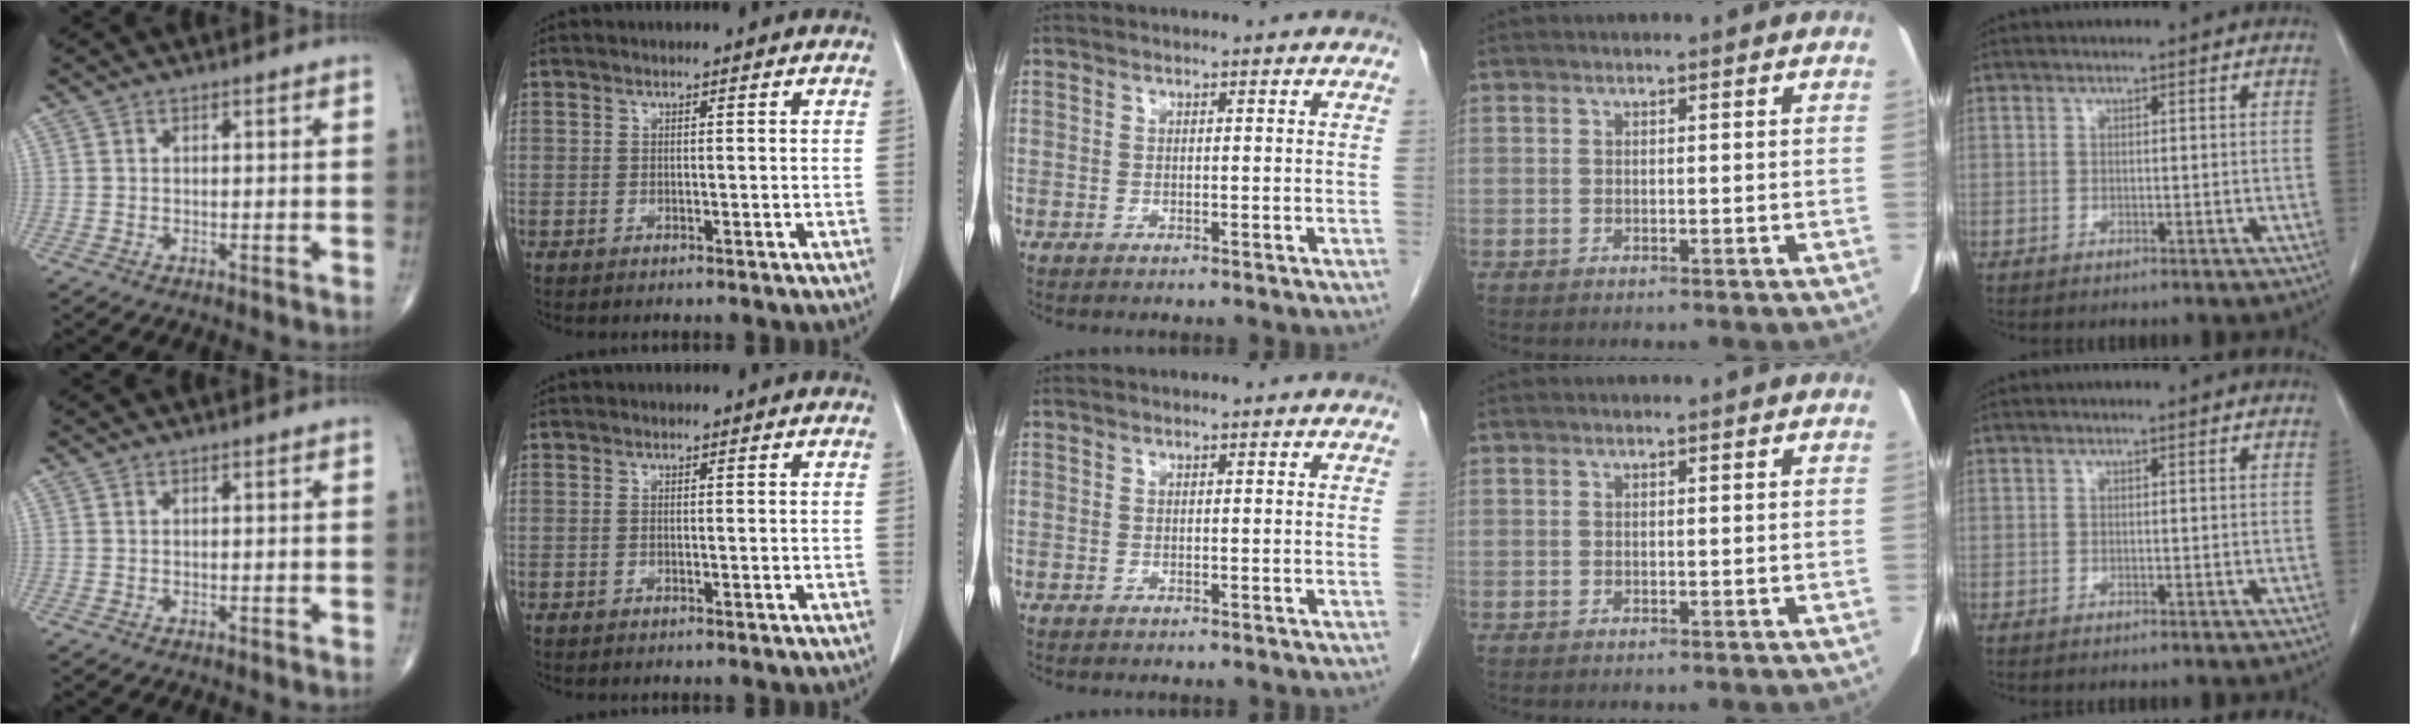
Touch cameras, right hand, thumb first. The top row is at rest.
{}